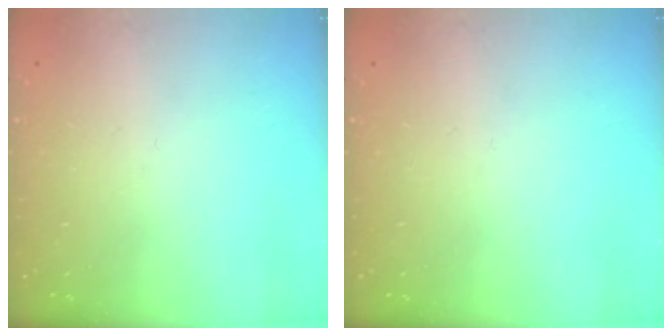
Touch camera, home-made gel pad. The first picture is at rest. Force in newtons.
{"total": 0.0}